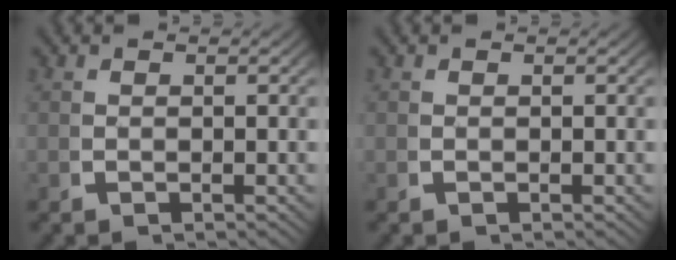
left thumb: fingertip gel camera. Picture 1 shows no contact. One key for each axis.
{"total": 0.0}